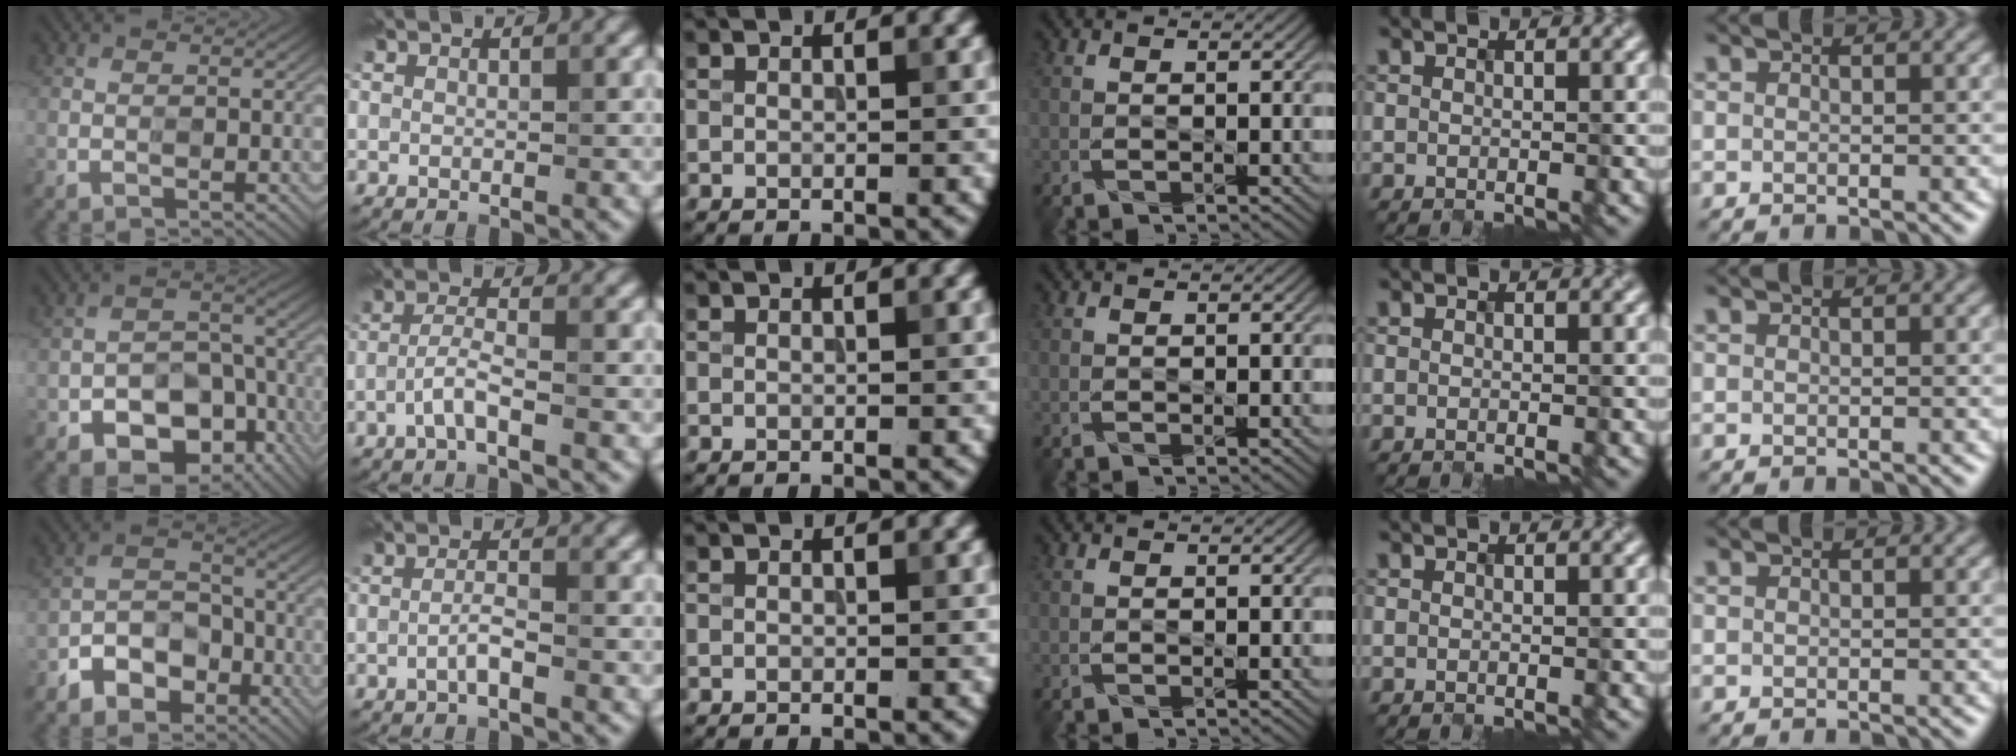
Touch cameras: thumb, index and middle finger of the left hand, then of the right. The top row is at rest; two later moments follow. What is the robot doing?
{"motion": "extract", "object": "file holder"}